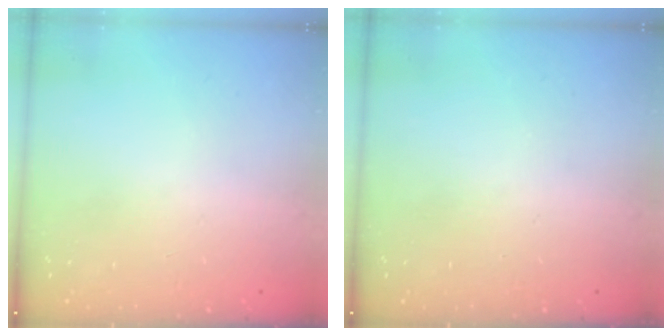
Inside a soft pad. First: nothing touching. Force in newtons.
{"total": 0.0}